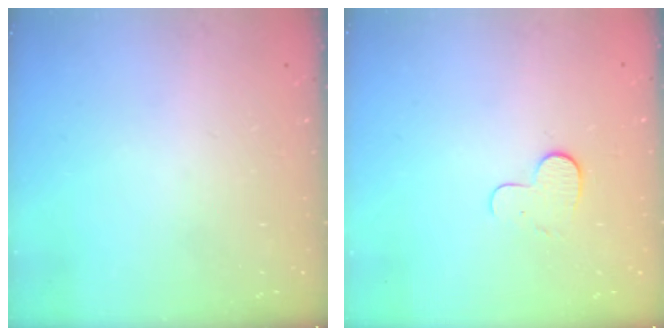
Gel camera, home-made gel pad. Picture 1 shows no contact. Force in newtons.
{"total": 6.3, "press": 6.3, "slide": 0.5}